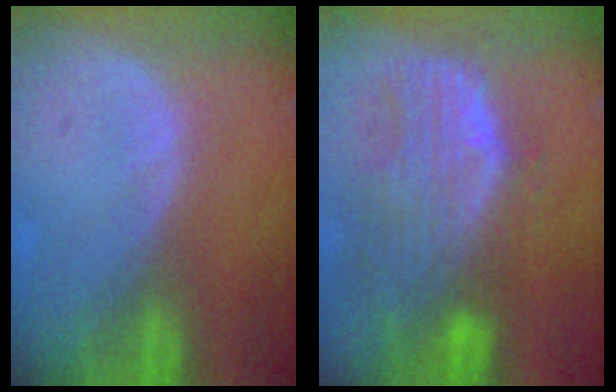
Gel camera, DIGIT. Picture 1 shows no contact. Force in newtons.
{"total": 10.5, "press": 9.1, "slide": 5.4}